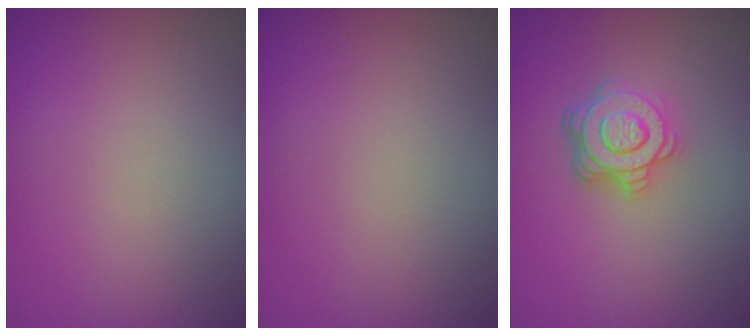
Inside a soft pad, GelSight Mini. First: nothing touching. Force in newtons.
{"total": 0.0}
{"total": 4.4, "press": 3.3, "slide": 3.0}